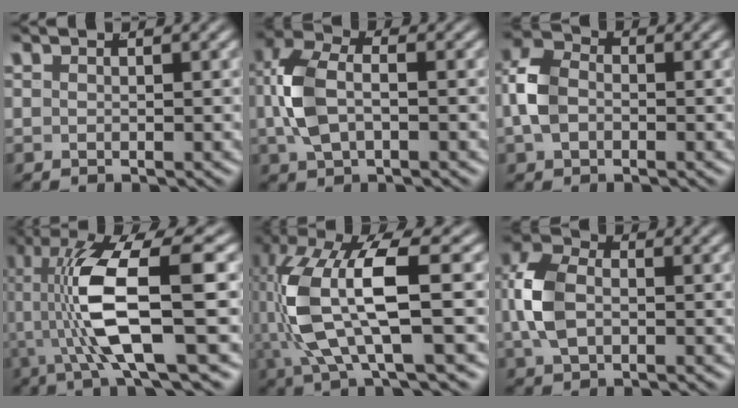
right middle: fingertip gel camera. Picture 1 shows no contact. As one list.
[{"total": 4.6, "force": [-0.1, 2.7, 3.8], "torque": [-0.098, -0.011, 0.008]}, {"total": 4.7, "force": [-0.3, 3.8, 2.7], "torque": [-0.066, -0.004, -0.007]}, {"total": 9.0, "force": [0.8, 2.4, 8.6], "torque": [-0.179, -0.010, 0.019]}, {"total": 9.2, "force": [0.2, 4.2, 8.2], "torque": [-0.181, -0.021, 0.018]}, {"total": 4.5, "force": [-0.1, 3.1, 3.3], "torque": [-0.086, -0.009, 0.005]}]